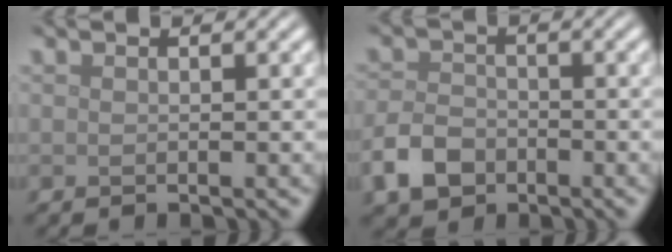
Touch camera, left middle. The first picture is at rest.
{"total": 3.8, "force": [-2.0, 2.6, 1.9], "torque": [-0.037, -0.001, -0.044]}